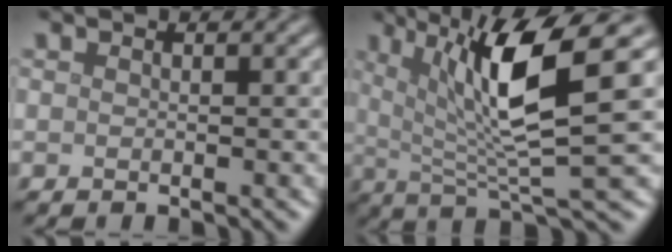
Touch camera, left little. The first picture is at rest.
{"total": 9.8, "force": [2.9, 2.2, 9.1], "torque": [-0.142, -0.001, 0.051]}